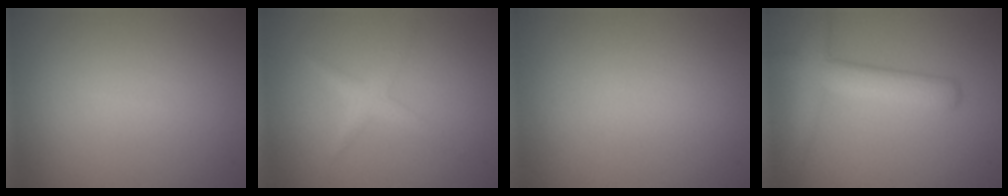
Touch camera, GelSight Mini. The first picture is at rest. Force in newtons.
{"total": 1.6, "press": 1.6, "slide": 0.1}
{"total": 0.0}
{"total": 3.8, "press": 3.8, "slide": 0.4}